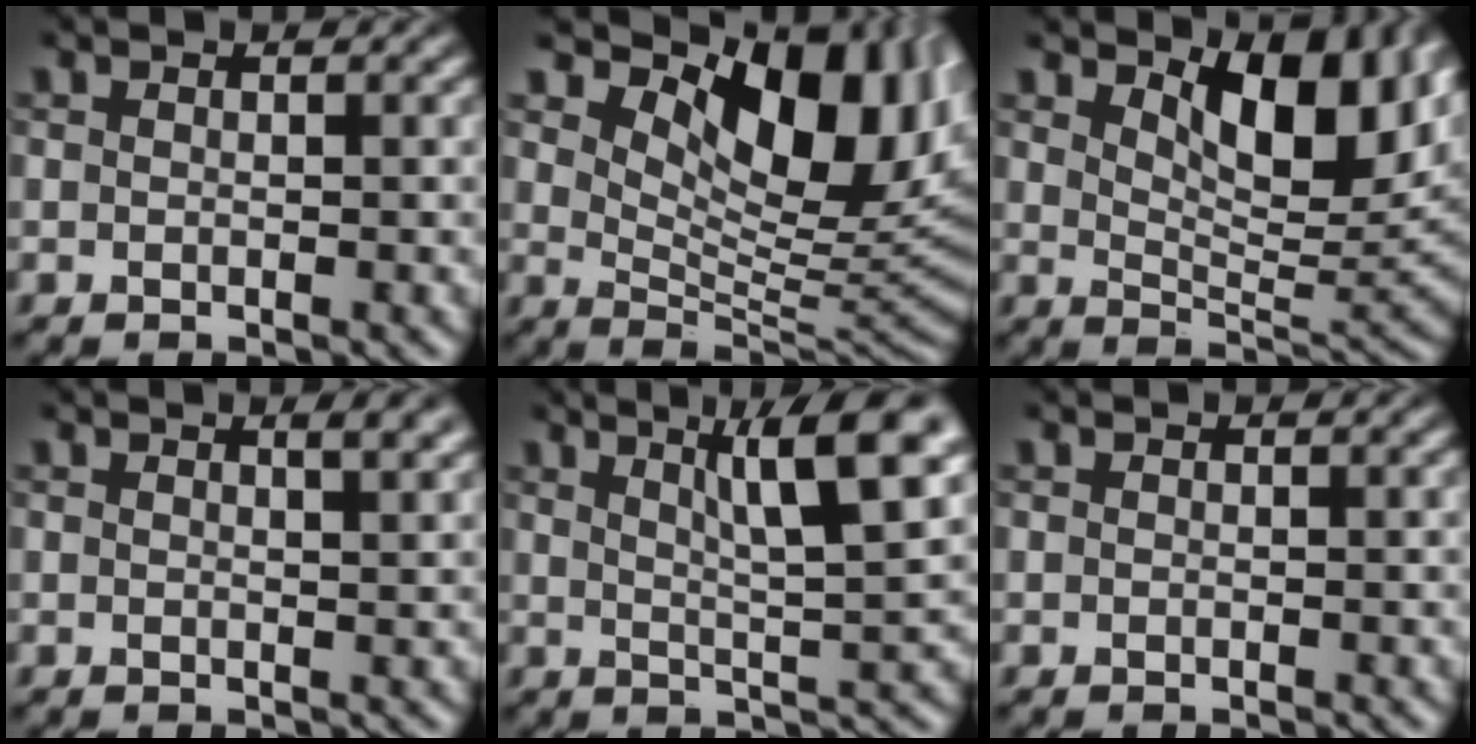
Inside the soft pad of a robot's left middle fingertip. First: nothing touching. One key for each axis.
{"total": 12.8, "fx": 6.4, "fy": 5.8, "fz": 9.5, "tx": -0.137, "ty": 0.001, "tz": 0.112}
{"total": 10.1, "fx": 4.1, "fy": 4.5, "fz": 8.0, "tx": -0.119, "ty": -0.003, "tz": 0.070}
{"total": 2.5, "fx": 1.4, "fy": 0.9, "fz": 1.8, "tx": -0.008, "ty": 0.008, "tz": 0.005}
{"total": 7.5, "fx": 3.5, "fy": 1.1, "fz": 6.5, "tx": -0.085, "ty": 0.007, "tz": 0.057}
{"total": 0.0}